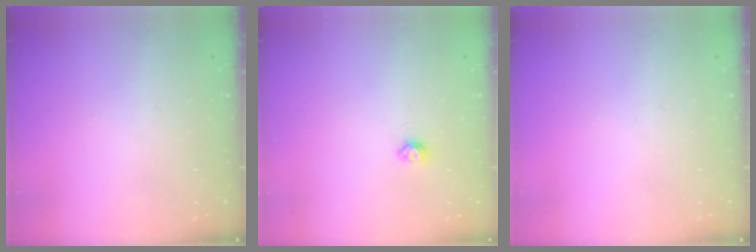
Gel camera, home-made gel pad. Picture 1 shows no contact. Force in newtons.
{"total": 3.5, "press": 3.4, "slide": 0.3}
{"total": 0.0}